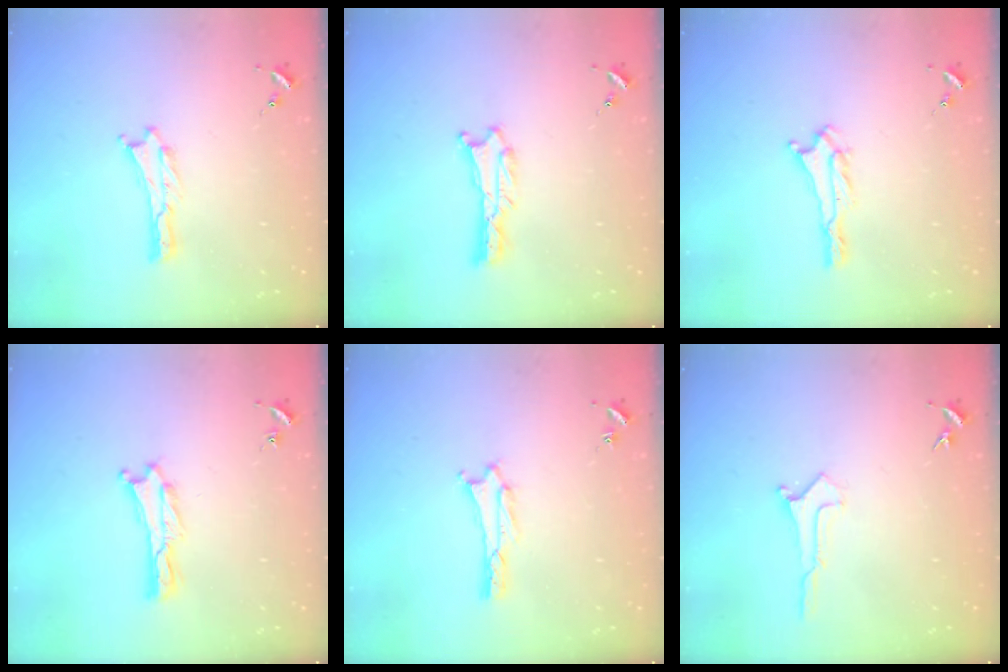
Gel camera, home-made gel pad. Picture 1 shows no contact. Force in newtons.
{"total": 0.6, "press": 0.6, "slide": 0.1}
{"total": 1.0, "press": 1.0, "slide": 0.1}
{"total": 0.0}
{"total": 1.6, "press": 1.6, "slide": 0.2}
{"total": 0.0}